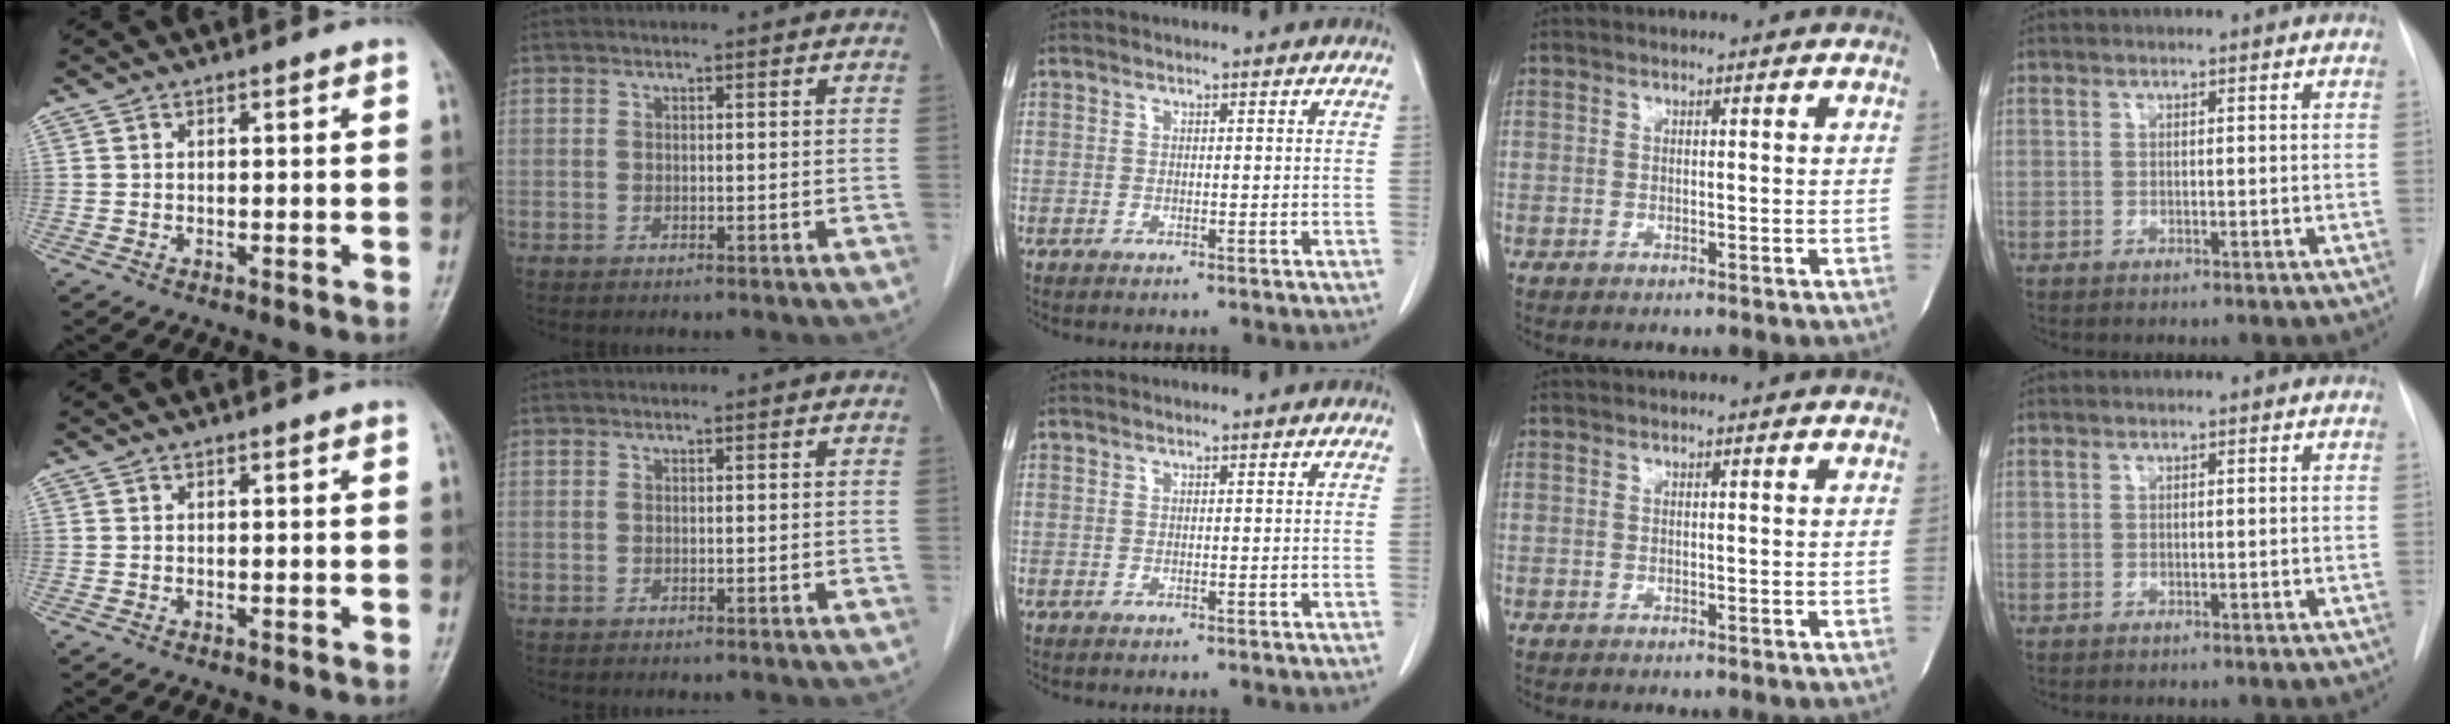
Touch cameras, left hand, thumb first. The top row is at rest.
{}